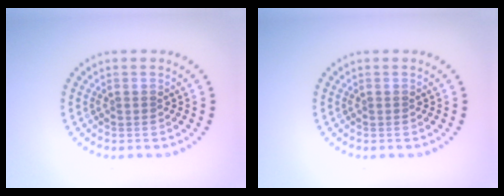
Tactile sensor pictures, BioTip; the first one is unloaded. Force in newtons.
{"total": 0.0}